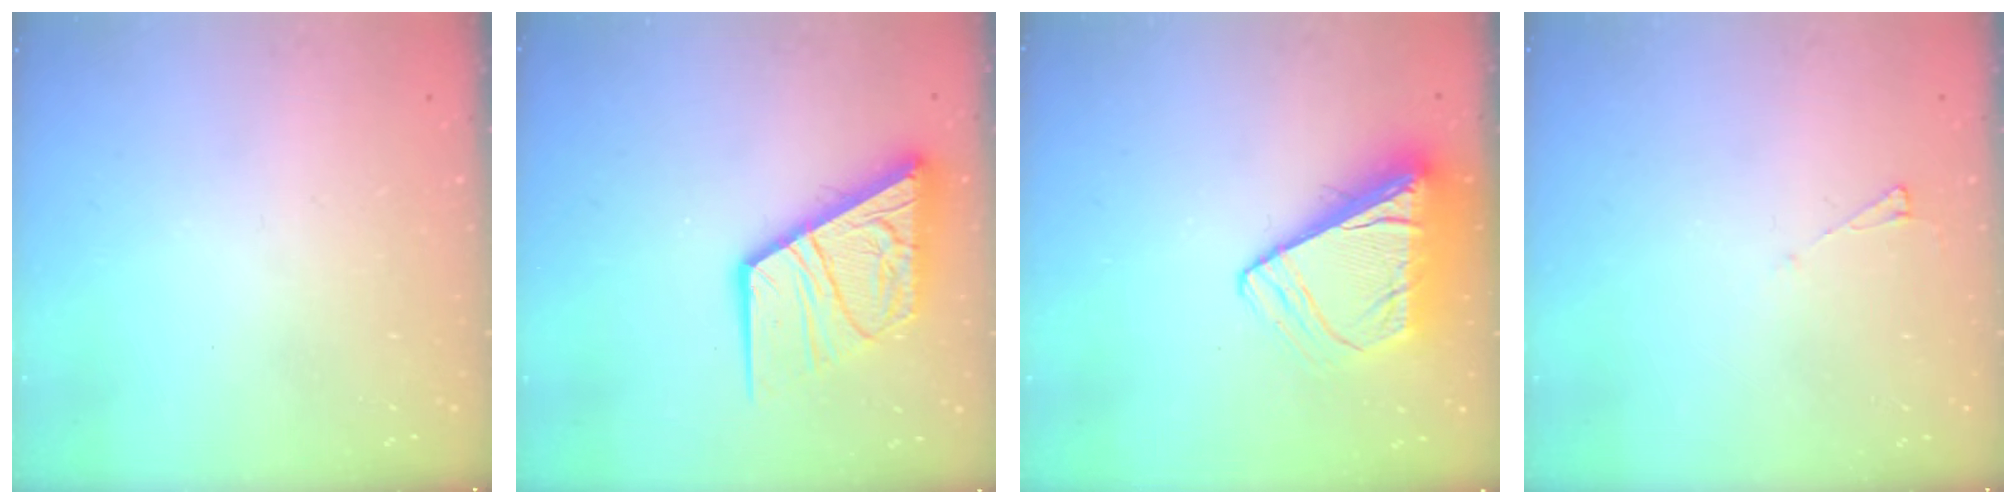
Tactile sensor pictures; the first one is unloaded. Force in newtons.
{"total": 16.9, "press": 16.8, "slide": 1.8}
{"total": 10.3, "press": 10.2, "slide": 1.4}
{"total": 3.4, "press": 3.3, "slide": 0.6}